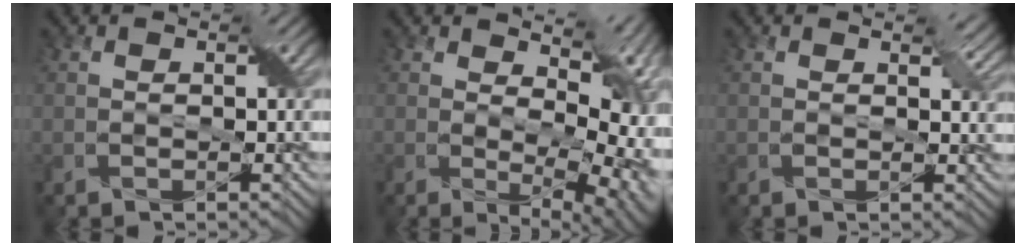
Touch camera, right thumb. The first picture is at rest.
{"total": 12.8, "force": [2.5, 6.4, 10.8], "torque": [-0.152, -0.013, 0.072]}
{"total": 2.0, "force": [1.0, 0.9, 1.5], "torque": [-0.025, -0.003, 0.017]}